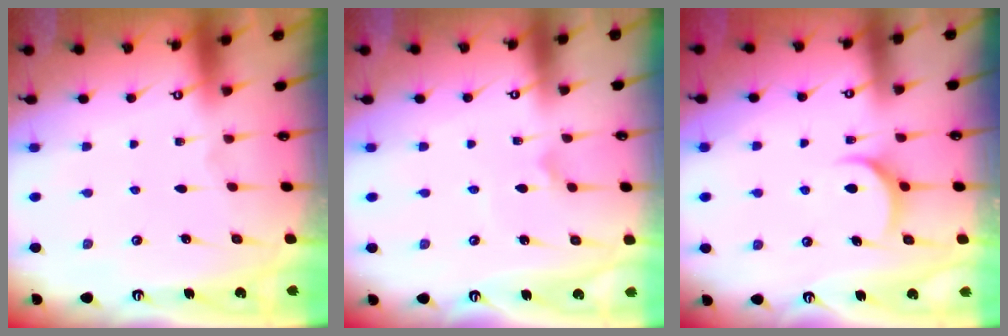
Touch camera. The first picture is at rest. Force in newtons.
{"total": 2.3, "press": 2.3, "slide": 0.2}
{"total": 6.6, "press": 6.6, "slide": 0.5}